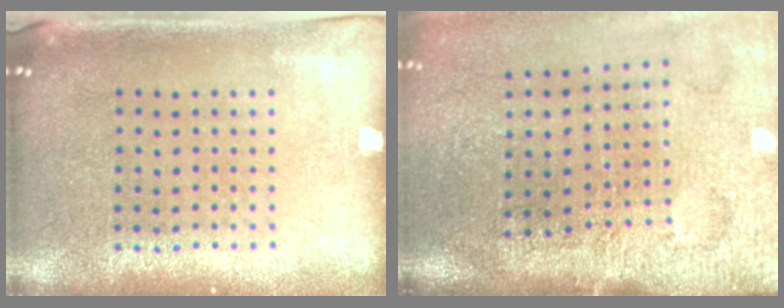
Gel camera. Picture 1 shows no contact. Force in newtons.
{"total": 4.4, "press": 3.4, "slide": 2.8}